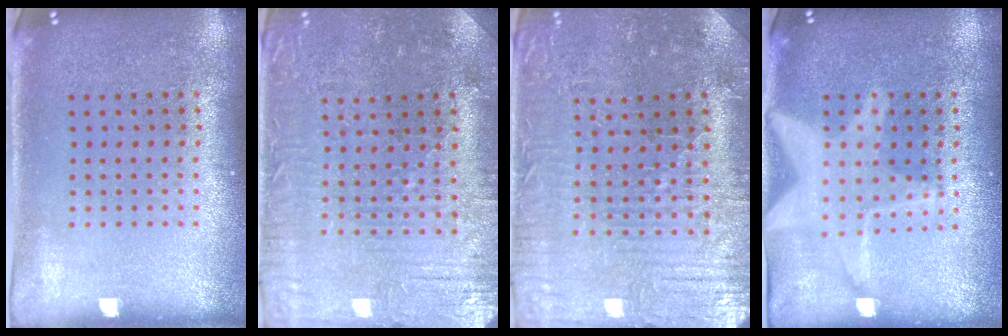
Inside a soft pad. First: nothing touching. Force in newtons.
{"total": 1.3, "press": 1.3, "slide": 0.4}
{"total": 2.3, "press": 2.2, "slide": 0.4}
{"total": 3.0, "press": 3.0, "slide": 0.3}